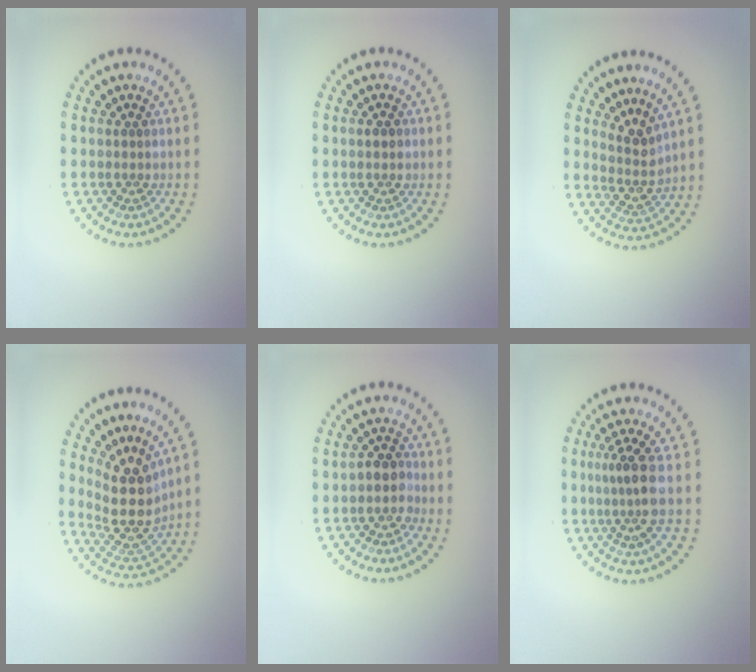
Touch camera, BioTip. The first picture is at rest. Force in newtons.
{"total": 1.2, "press": 1.2, "slide": 0.1}
{"total": 2.7, "press": 2.0, "slide": 1.8}
{"total": 4.8, "press": 3.9, "slide": 2.9}
{"total": 2.2, "press": 1.9, "slide": 1.1}
{"total": 3.3, "press": 2.7, "slide": 1.9}